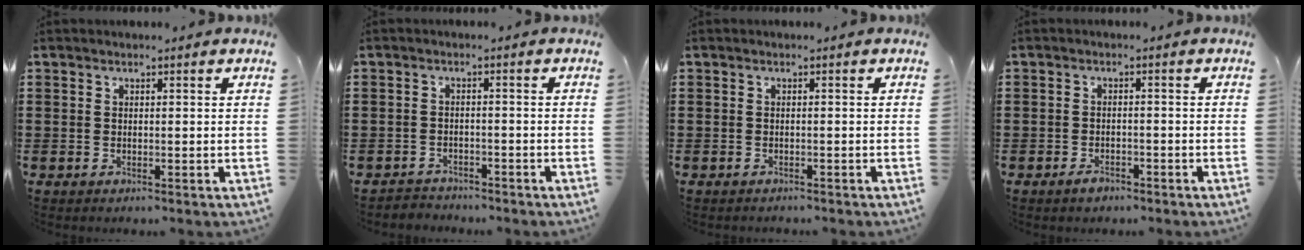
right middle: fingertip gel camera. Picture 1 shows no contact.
{"total": 2.1, "force": [-2.0, 0.5, -0.3], "torque": [-0.002, 0.001, -0.048]}
{"total": 0.0}
{"total": 1.4, "force": [-1.2, 0.7, 0.4], "torque": [-0.010, 0.000, -0.025]}